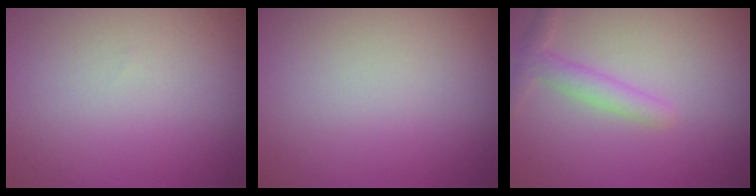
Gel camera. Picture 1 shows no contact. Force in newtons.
{"total": 0.0}
{"total": 2.2, "press": 2.2, "slide": 0.1}